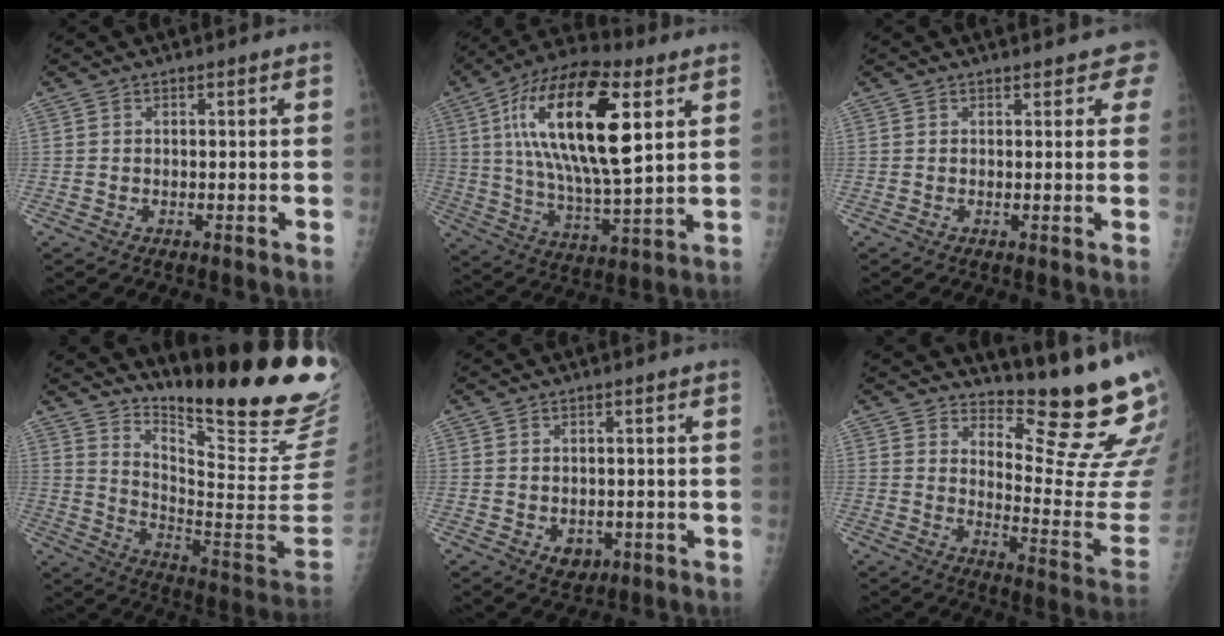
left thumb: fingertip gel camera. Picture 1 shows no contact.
{"total": 24.0, "force": [7.6, 8.7, 21.0], "torque": [-0.384, -0.016, 0.124]}
{"total": 2.8, "force": [2.3, 1.4, 0.8], "torque": [0.023, -0.006, 0.011]}
{"total": 27.2, "force": [21.2, 2.8, 16.9], "torque": [-0.235, -0.175, 0.304]}
{"total": 3.7, "force": [-1.0, 2.9, 2.1], "torque": [-0.014, -0.002, -0.002]}
{"total": 16.8, "force": [14.1, 2.1, 8.9], "torque": [-0.096, -0.174, 0.188]}